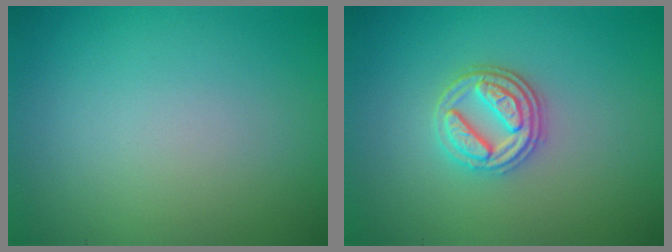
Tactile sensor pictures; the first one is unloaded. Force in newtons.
{"total": 3.6, "press": 3.2, "slide": 1.7}